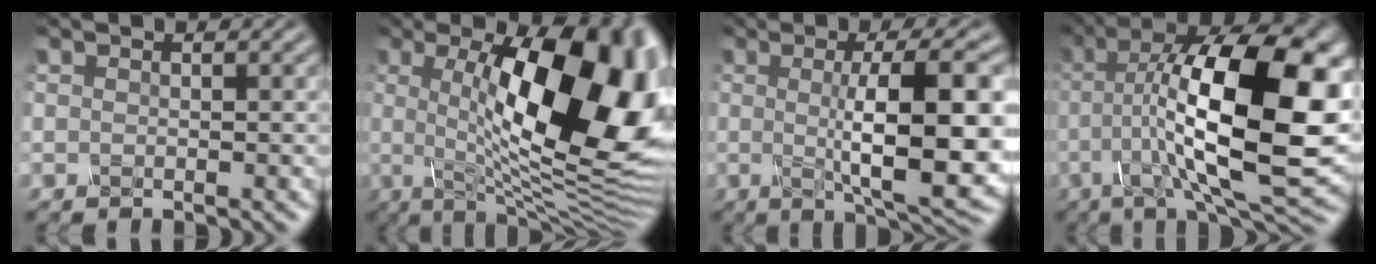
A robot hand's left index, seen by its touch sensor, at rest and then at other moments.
{"total": 16.9, "force": [1.3, 6.0, 15.7], "torque": [-0.189, 0.019, 0.013]}
{"total": 11.0, "force": [-0.2, 2.7, 10.6], "torque": [-0.140, -0.005, 0.000]}
{"total": 17.6, "force": [0.6, 6.0, 16.5], "torque": [-0.258, 0.012, 0.012]}